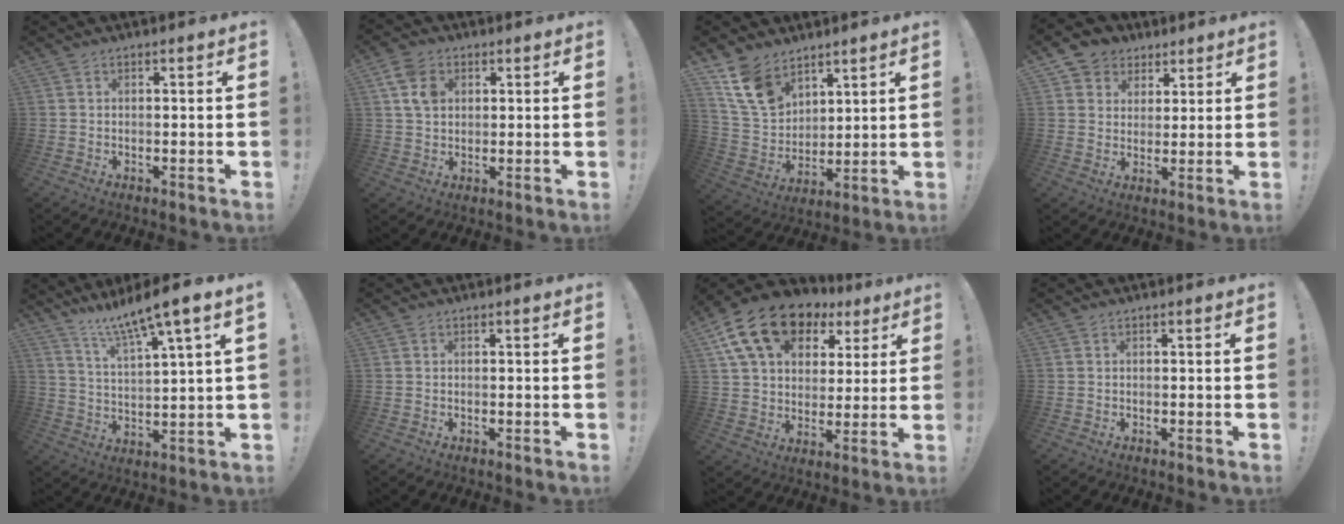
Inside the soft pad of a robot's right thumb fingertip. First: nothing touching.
{"total": 7.5, "force": [2.3, 5.5, 4.5], "torque": [-0.089, 0.005, 0.048]}
{"total": 13.7, "force": [9.2, 8.2, 6.0], "torque": [-0.128, -0.047, 0.183]}
{"total": 7.3, "force": [3.3, 6.4, 1.0], "torque": [-0.015, -0.018, 0.069]}
{"total": 11.0, "force": [8.9, 0.2, 6.5], "torque": [-0.122, -0.057, 0.144]}
{"total": 0.0}
{"total": 18.7, "force": [9.4, 12.2, 10.5], "torque": [-0.176, -0.039, 0.174]}
{"total": 0.0}